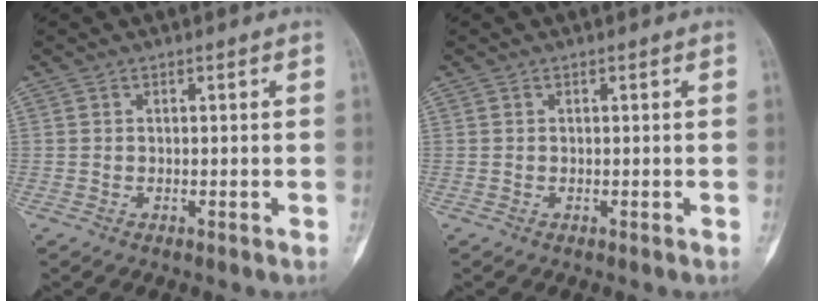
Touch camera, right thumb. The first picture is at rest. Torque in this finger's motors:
{"motor_torque": [0.12, -0.12, 0.02, -0.02, 0.00]}